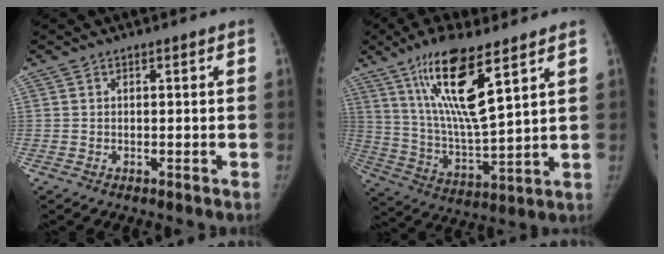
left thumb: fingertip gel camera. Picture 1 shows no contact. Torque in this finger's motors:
{"motor_torque": [0.60, -0.03, 2.05, -0.72, 0.18]}